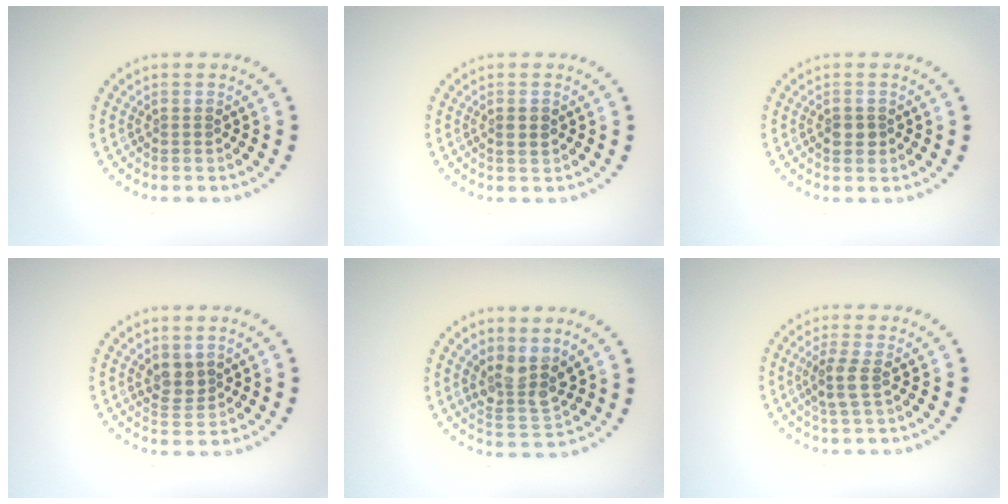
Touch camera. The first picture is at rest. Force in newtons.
{"total": 1.1, "press": 1.1, "slide": 0.3}
{"total": 1.5, "press": 1.4, "slide": 0.5}
{"total": 1.9, "press": 1.8, "slide": 0.8}
{"total": 3.6, "press": 3.2, "slide": 1.6}
{"total": 1.9, "press": 1.6, "slide": 1.0}